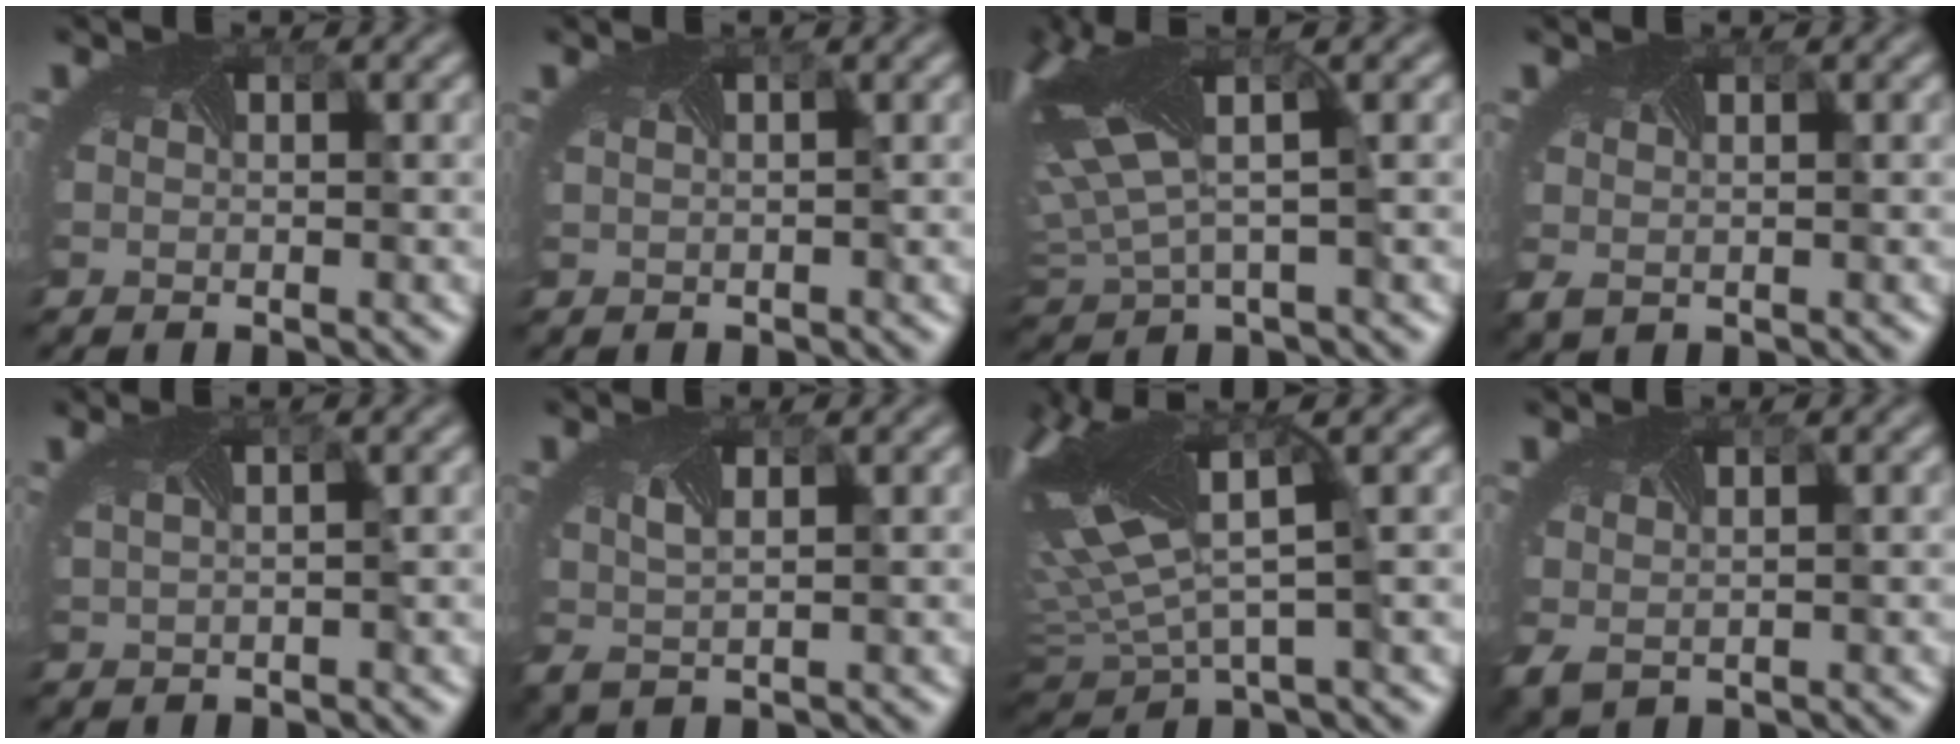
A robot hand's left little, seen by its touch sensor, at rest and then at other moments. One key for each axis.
{"total": 1.6, "fx": 0.6, "fy": 0.7, "fz": 1.3, "tx": -0.005, "ty": 0.012, "tz": -0.002}
{"total": 9.8, "fx": 2.5, "fy": 4.4, "fz": 8.4, "tx": -0.221, "ty": -0.003, "tz": 0.046}
{"total": 0.7, "fx": 0.1, "fy": 0.3, "fz": 0.6, "tx": -0.020, "ty": -0.003, "tz": 0.003}
{"total": 3.4, "fx": 1.4, "fy": 1.5, "fz": 2.6, "tx": -0.016, "ty": 0.021, "tz": 0.000}
{"total": 1.9, "fx": 0.6, "fy": 0.5, "fz": 1.8, "tx": -0.047, "ty": -0.005, "tz": 0.013}
{"total": 10.9, "fx": 2.0, "fy": 4.5, "fz": 9.7, "tx": -0.237, "ty": -0.005, "tz": 0.031}
{"total": 1.3, "fx": 0.2, "fy": 0.7, "fz": 1.0, "tx": -0.033, "ty": -0.007, "tz": 0.010}